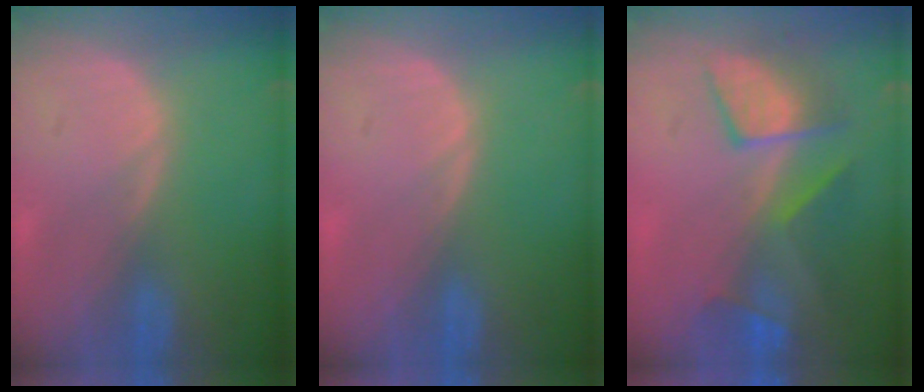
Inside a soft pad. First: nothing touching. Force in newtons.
{"total": 0.0}
{"total": 7.6, "press": 7.5, "slide": 1.2}